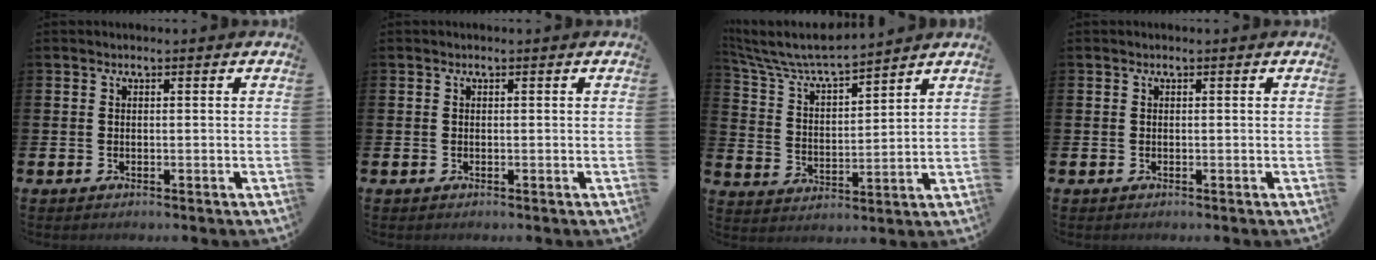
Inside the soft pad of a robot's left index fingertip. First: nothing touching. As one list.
[{"total": 0.0}, {"total": 7.4, "force": [7.0, 0.7, 2.3], "torque": [-0.079, -0.047, 0.121]}, {"total": 0.0}]